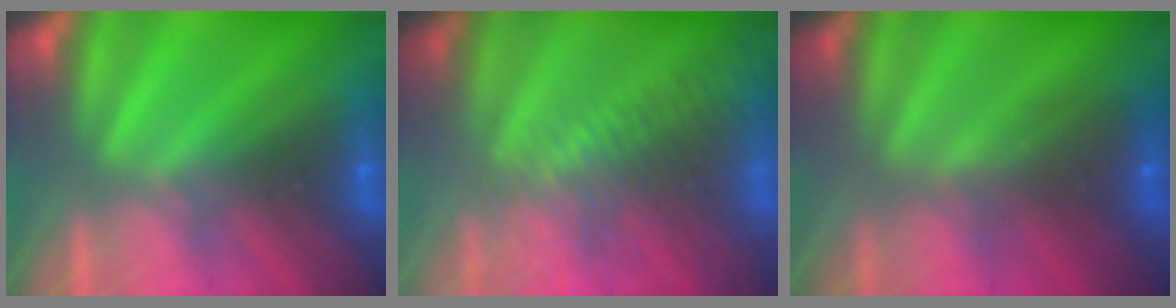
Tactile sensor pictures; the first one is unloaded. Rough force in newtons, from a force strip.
{"total": 10.8}
{"total": 2.1}